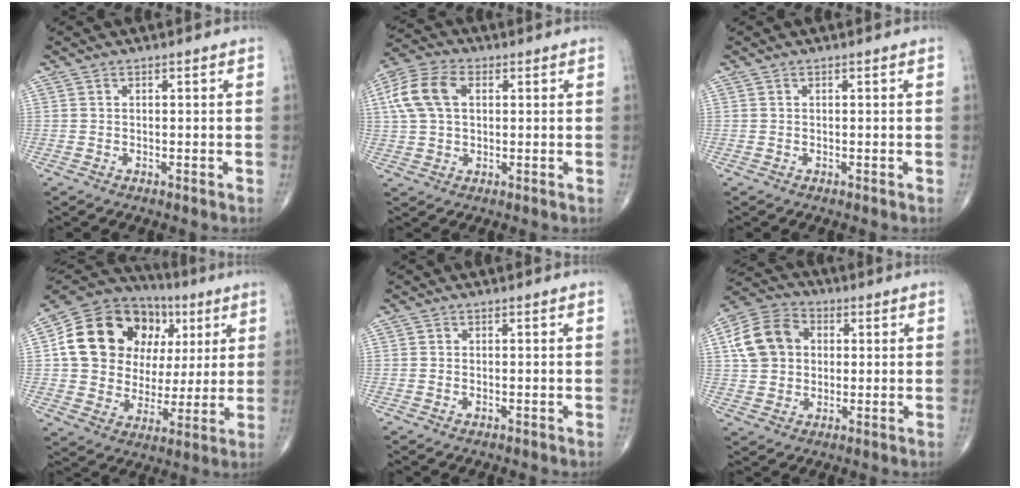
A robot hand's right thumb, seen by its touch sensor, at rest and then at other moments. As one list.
[{"total": 10.0, "force": [2.4, 6.4, 7.3], "torque": [-0.152, 0.020, 0.041]}, {"total": 0.0}, {"total": 22.0, "force": [5.6, 17.4, 12.3], "torque": [-0.168, 0.027, 0.102]}, {"total": 0.6, "force": [-0.2, 0.3, 0.4], "torque": [-0.010, 0.003, -0.004]}, {"total": 11.7, "force": [2.1, 9.3, 6.7], "torque": [-0.110, 0.015, 0.028]}]